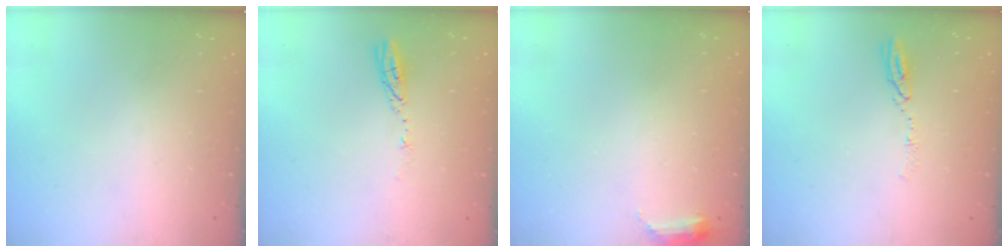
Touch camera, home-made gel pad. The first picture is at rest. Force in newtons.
{"total": 3.5, "press": 3.4, "slide": 0.4}
{"total": 3.9, "press": 3.9, "slide": 0.7}
{"total": 5.3, "press": 5.3, "slide": 0.3}